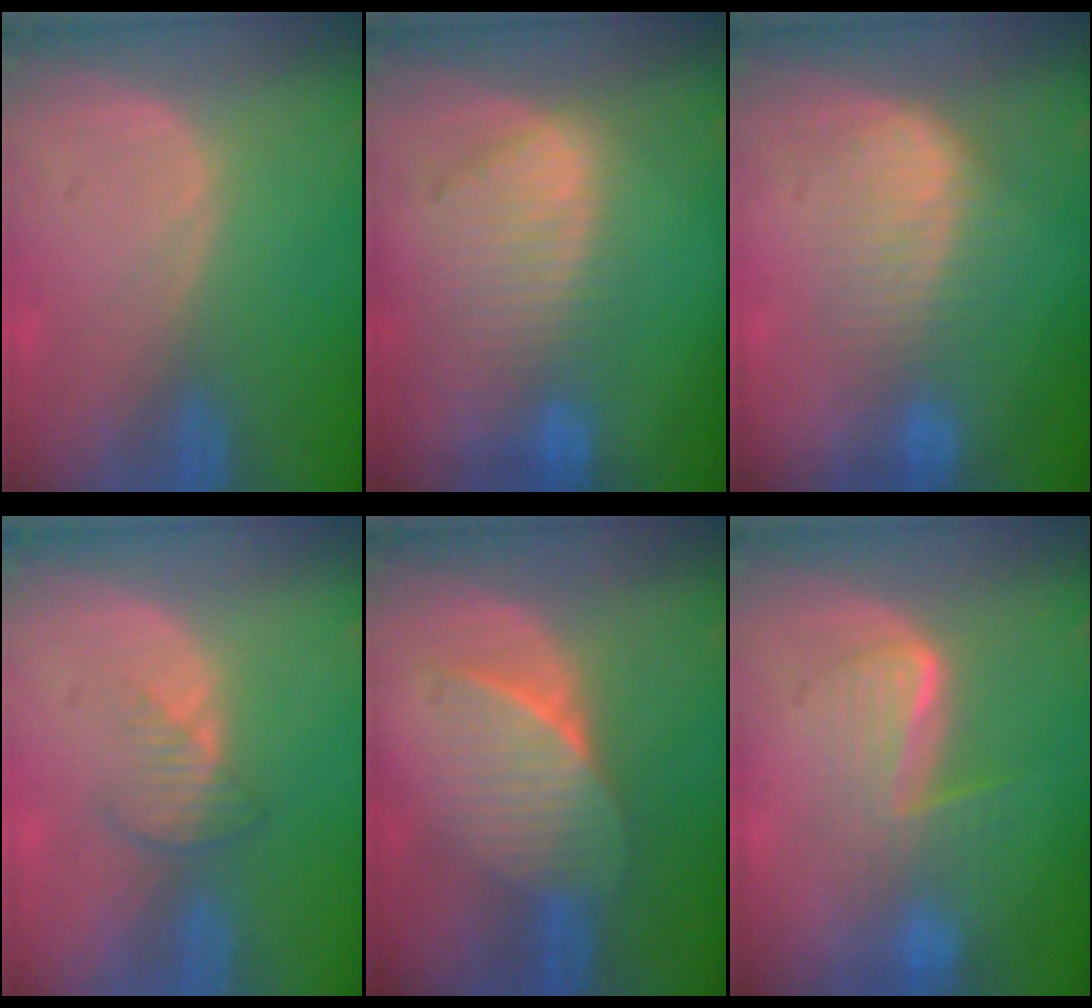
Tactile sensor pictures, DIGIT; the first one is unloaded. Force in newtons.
{"total": 8.8, "press": 7.9, "slide": 4.0}
{"total": 6.8, "press": 6.5, "slide": 2.3}
{"total": 3.0, "press": 2.8, "slide": 1.1}
{"total": 7.5, "press": 6.6, "slide": 3.6}
{"total": 6.6, "press": 6.3, "slide": 1.9}